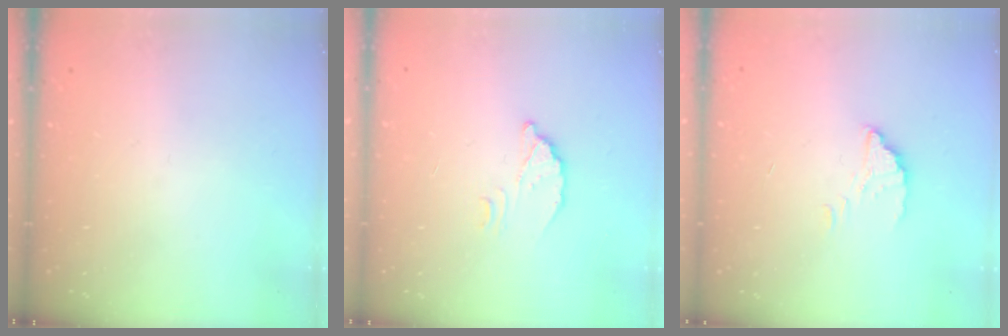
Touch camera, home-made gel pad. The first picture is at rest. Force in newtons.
{"total": 3.8, "press": 3.8, "slide": 0.3}
{"total": 2.4, "press": 2.4, "slide": 0.0}